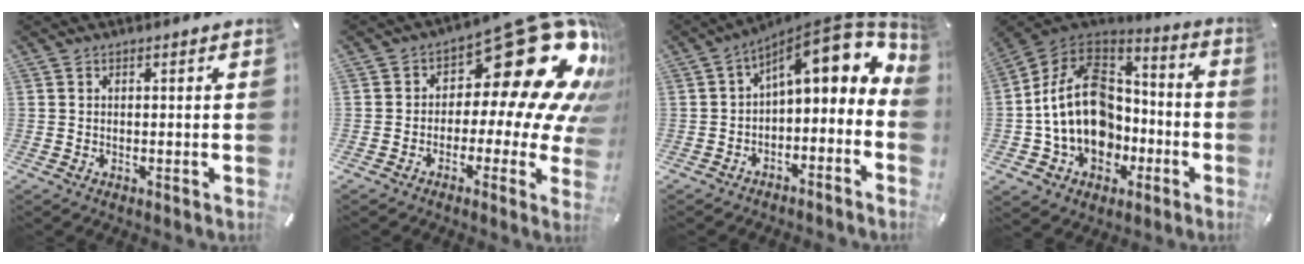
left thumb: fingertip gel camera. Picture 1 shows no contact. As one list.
[{"total": 24.2, "force": [10.0, 10.6, 19.3], "torque": [-0.266, -0.079, 0.168]}, {"total": 11.1, "force": [5.5, 4.6, 8.5], "torque": [-0.113, -0.056, 0.088]}, {"total": 19.3, "force": [-2.7, 15.5, 11.2], "torque": [-0.228, 0.018, -0.042]}]